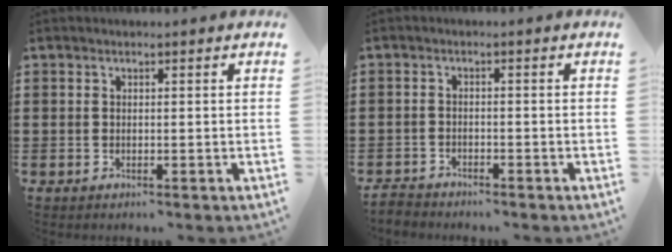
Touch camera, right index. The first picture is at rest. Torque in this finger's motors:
{"motor_torque": [-1.07, 1.07, -1.05, -0.21]}